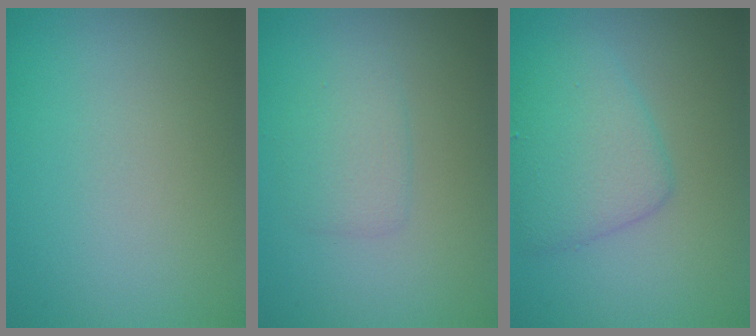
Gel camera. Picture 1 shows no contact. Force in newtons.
{"total": 1.9, "press": 1.9, "slide": 0.1}
{"total": 3.8, "press": 3.8, "slide": 0.2}